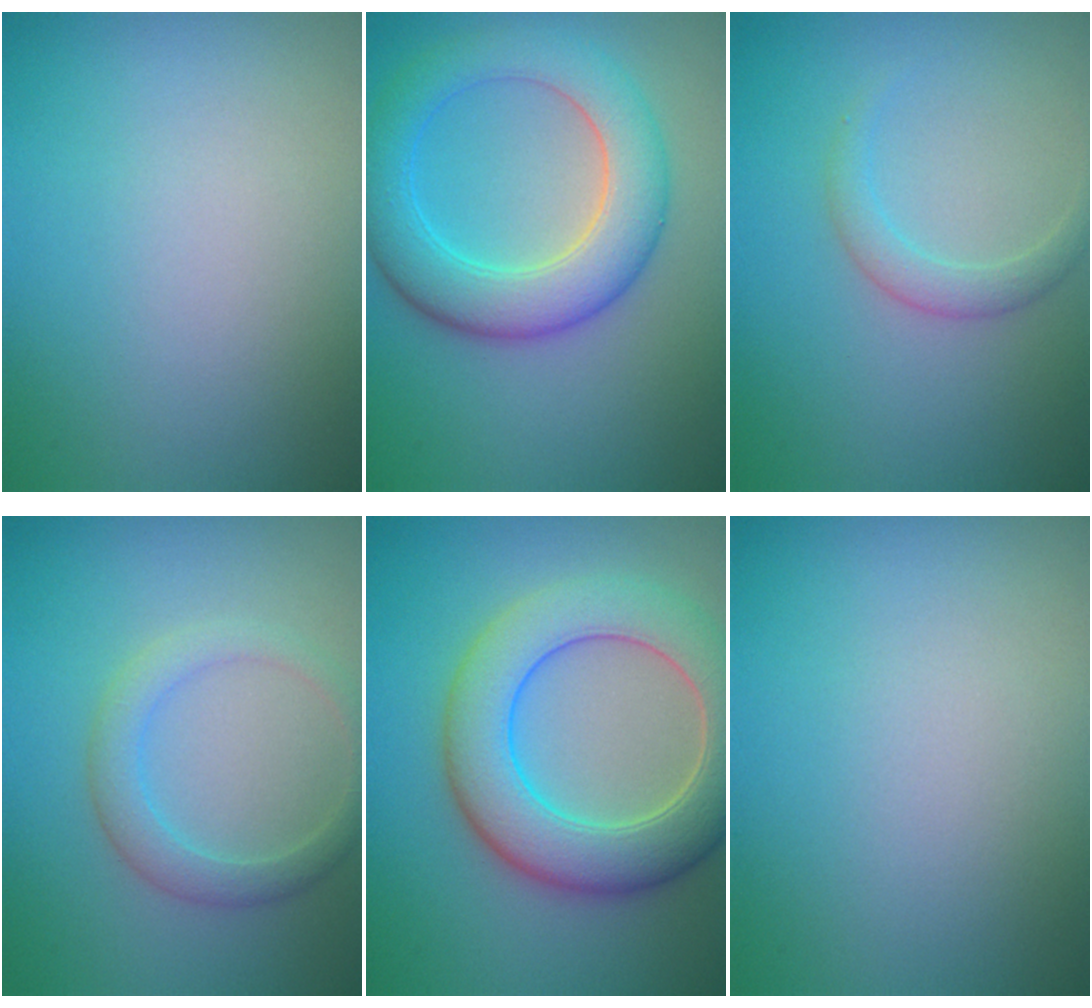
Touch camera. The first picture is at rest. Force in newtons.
{"total": 6.6, "press": 6.6, "slide": 0.1}
{"total": 1.7, "press": 1.7, "slide": 0.1}
{"total": 2.6, "press": 2.6, "slide": 0.3}
{"total": 7.9, "press": 7.9, "slide": 0.5}
{"total": 0.0}